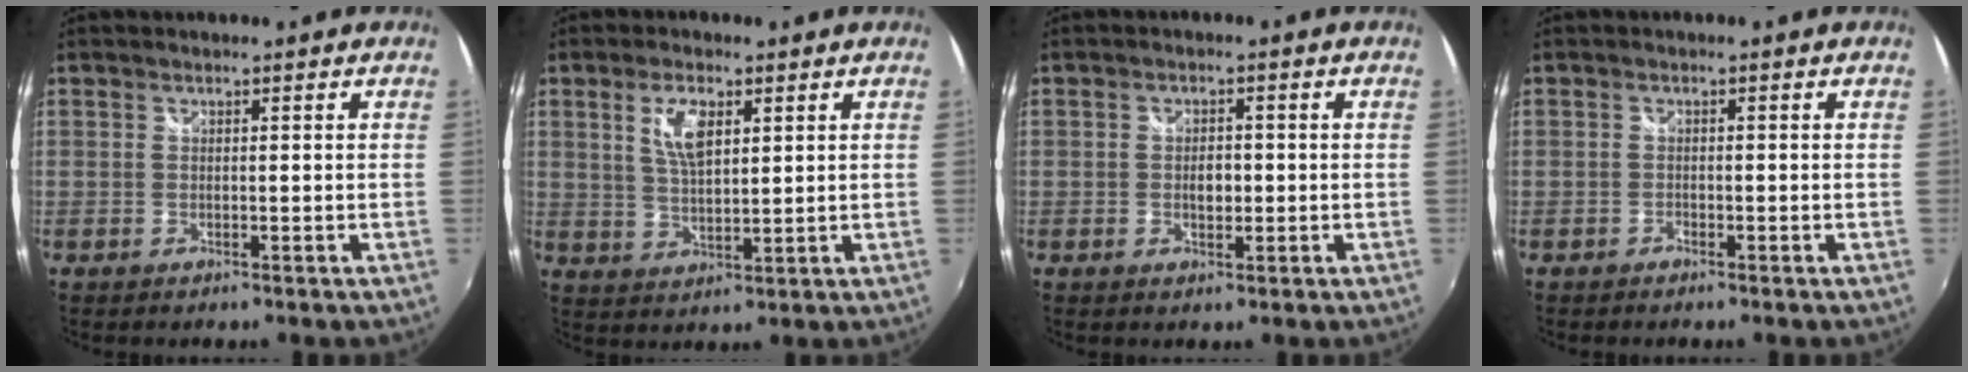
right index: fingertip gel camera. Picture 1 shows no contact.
{"total": 6.4, "force": [2.6, 2.8, 5.1], "torque": [-0.096, 0.004, 0.053]}
{"total": 2.7, "force": [-0.3, 1.7, 2.0], "torque": [-0.034, 0.001, -0.006]}
{"total": 0.8, "force": [-0.6, 0.4, 0.0], "torque": [-0.003, 0.000, -0.013]}